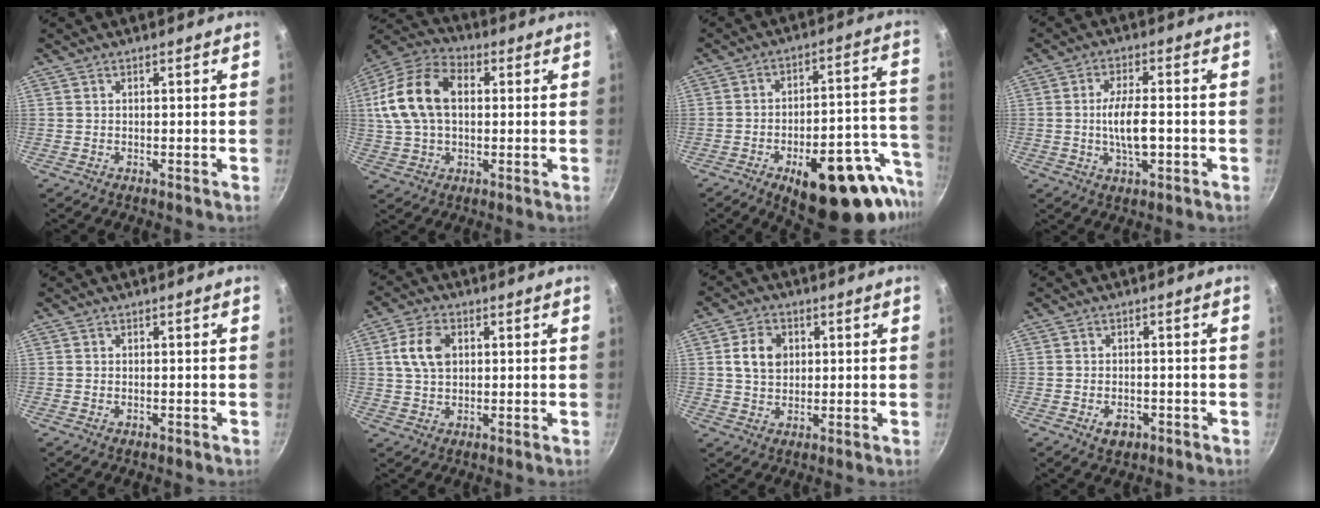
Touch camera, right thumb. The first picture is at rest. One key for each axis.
{"total": 16.7, "fx": 2.4, "fy": 10.9, "fz": 12.5, "tx": -0.231, "ty": 0.027, "tz": 0.031}
{"total": 25.1, "fx": -12.2, "fy": 10.4, "fz": 19.2, "tx": -0.201, "ty": 0.055, "tz": -0.159}
{"total": 7.9, "fx": -1.3, "fy": 3.1, "fz": 7.2, "tx": -0.126, "ty": 0.012, "tz": -0.022}
{"total": 0.5, "fx": -0.2, "fy": 0.3, "fz": 0.4, "tx": -0.007, "ty": 0.001, "tz": -0.002}
{"total": 7.6, "fx": 1.7, "fy": 5.1, "fz": 5.4, "tx": -0.093, "ty": 0.005, "tz": 0.028}
{"total": 6.9, "fx": 1.5, "fy": 5.2, "fz": 4.3, "tx": -0.061, "ty": 0.003, "tz": 0.023}
{"total": 3.6, "fx": -1.6, "fy": 2.4, "fz": 2.1, "tx": -0.029, "ty": 0.014, "tz": -0.017}